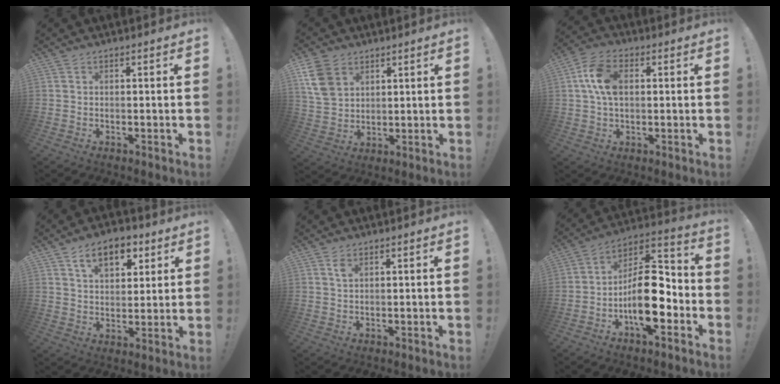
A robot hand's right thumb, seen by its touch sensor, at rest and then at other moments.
{"total": 11.5, "force": [5.7, 8.4, 5.4], "torque": [-0.105, -0.021, 0.114]}
{"total": 10.9, "force": [1.8, 7.3, 8.0], "torque": [-0.153, 0.009, 0.034]}
{"total": 11.6, "force": [6.0, 6.8, 7.3], "torque": [-0.105, -0.017, 0.107]}
{"total": 2.1, "force": [1.1, 1.0, 1.4], "torque": [-0.016, -0.004, 0.017]}
{"total": 17.7, "force": [-4.6, 8.5, 14.8], "torque": [-0.244, 0.024, -0.070]}